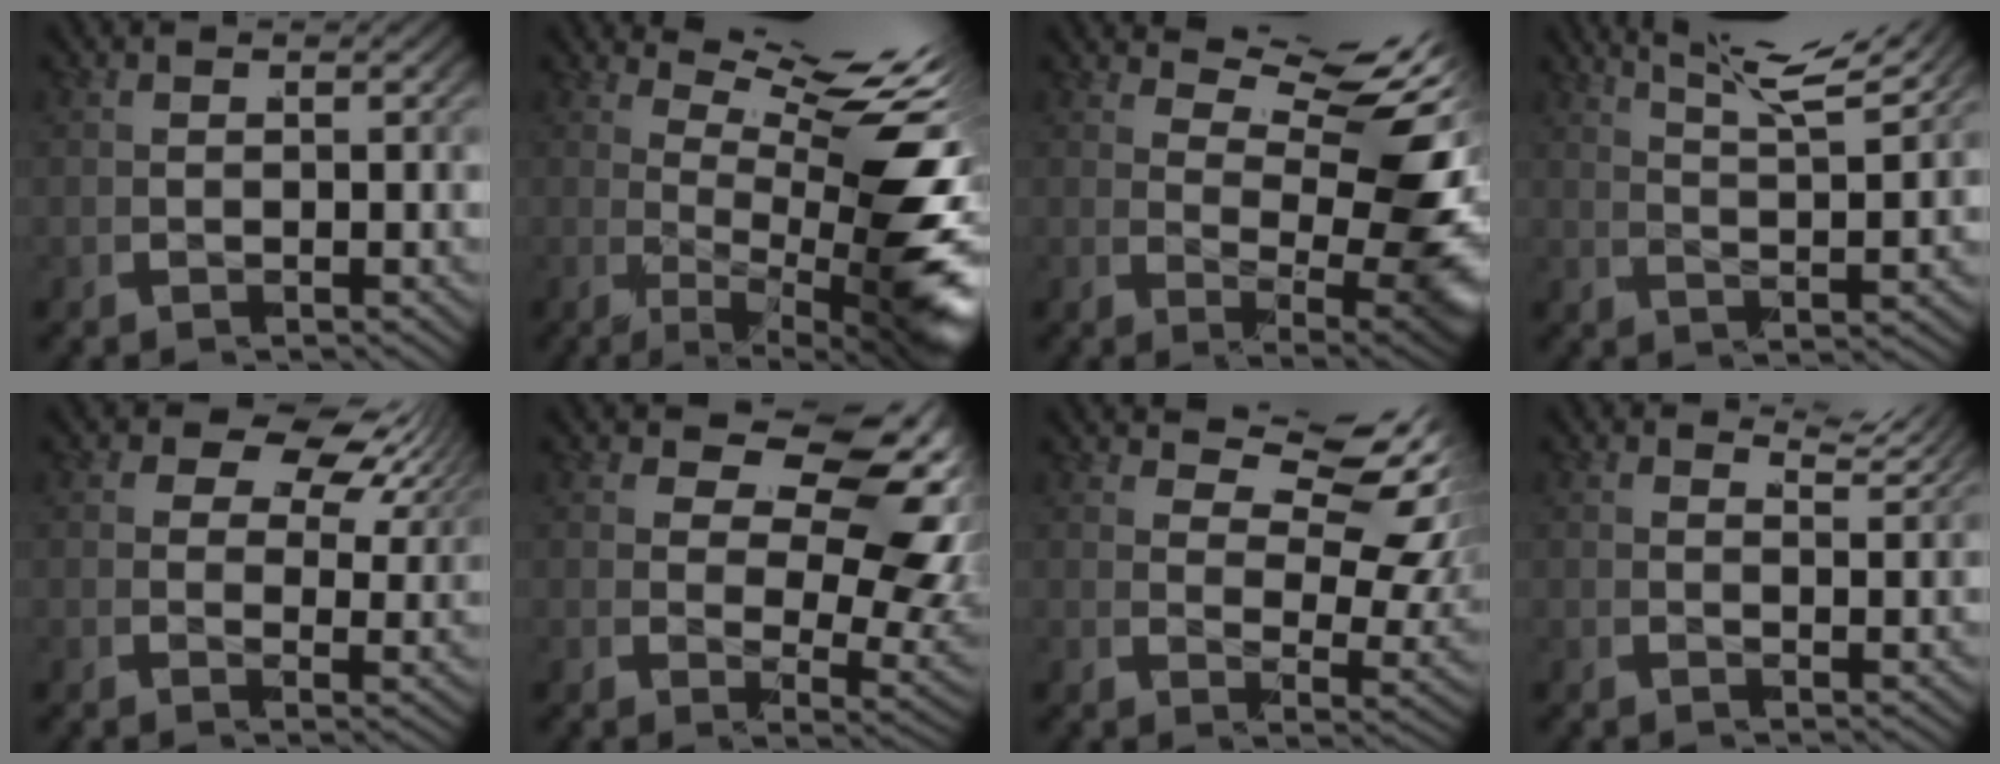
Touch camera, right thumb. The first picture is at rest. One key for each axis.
{"total": 14.1, "fx": 1.9, "fy": 5.3, "fz": 13.0, "tx": -0.182, "ty": -0.019, "tz": 0.040}
{"total": 10.0, "fx": 3.0, "fy": 4.1, "fz": 8.6, "tx": -0.115, "ty": -0.013, "tz": 0.059}
{"total": 6.9, "fx": 5.7, "fy": 1.5, "fz": 3.7, "tx": -0.056, "ty": 0.015, "tz": 0.085}
{"total": 5.9, "fx": 3.4, "fy": 3.2, "fz": 3.6, "tx": -0.044, "ty": 0.006, "tz": 0.044}
{"total": 9.6, "fx": 3.2, "fy": 5.3, "fz": 7.4, "tx": -0.097, "ty": -0.017, "tz": 0.055}
{"total": 8.0, "fx": 5.2, "fy": 3.5, "fz": 5.1, "tx": -0.060, "ty": 0.015, "tz": 0.070}
{"total": 3.2, "fx": 3.0, "fy": 0.4, "fz": 1.2, "tx": -0.012, "ty": 0.003, "tz": 0.042}